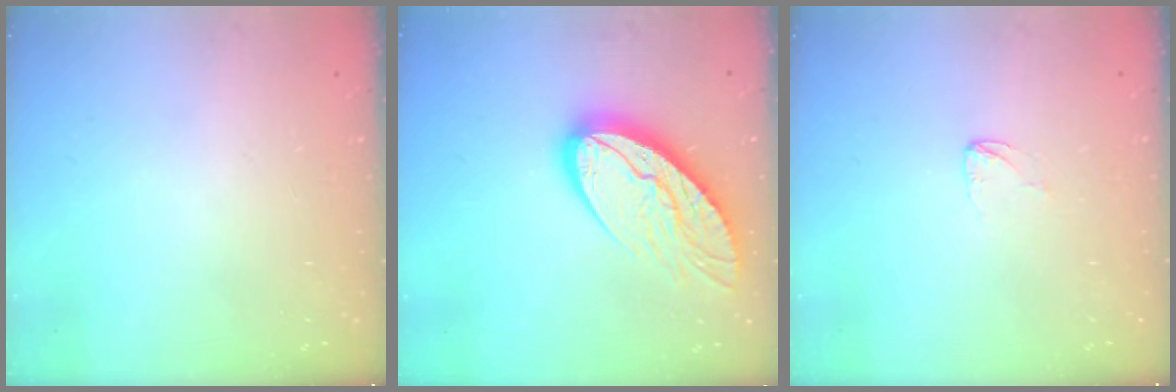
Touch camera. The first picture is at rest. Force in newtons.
{"total": 14.9, "press": 14.8, "slide": 1.8}
{"total": 3.0, "press": 3.0, "slide": 0.1}